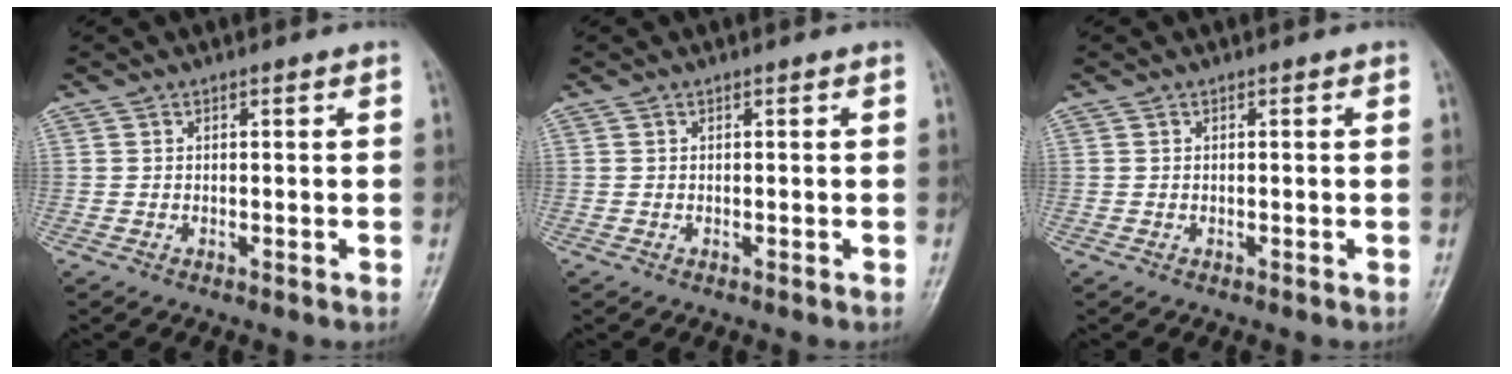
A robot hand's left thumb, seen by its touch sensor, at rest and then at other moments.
{"total": 0.0}
{"total": 0.0}